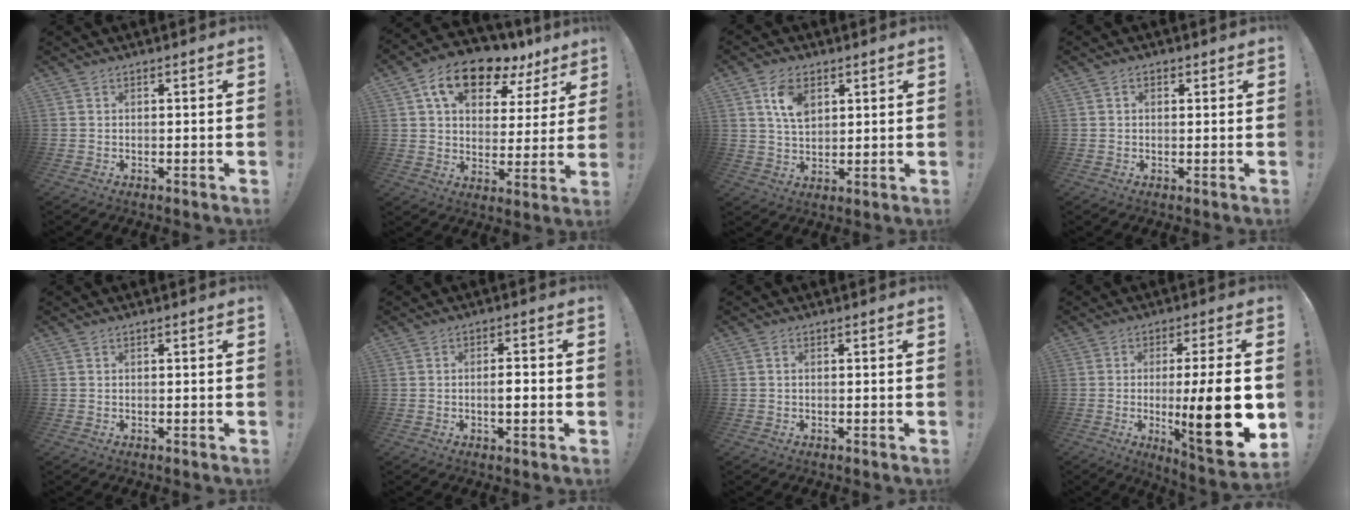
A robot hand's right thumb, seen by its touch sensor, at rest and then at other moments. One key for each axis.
{"total": 15.0, "fx": 9.4, "fy": 8.1, "fz": 8.3, "tx": -0.137, "ty": -0.056, "tz": 0.167}
{"total": 7.7, "fx": 3.7, "fy": 5.0, "fz": 4.5, "tx": -0.067, "ty": -0.011, "tz": 0.067}
{"total": 1.5, "fx": 0.3, "fy": 1.1, "fz": 1.0, "tx": -0.014, "ty": 0.002, "tz": 0.006}
{"total": 0.0}
{"total": 3.5, "fx": -0.9, "fy": 0.8, "fz": 3.3, "tx": -0.048, "ty": 0.001, "tz": -0.019}
{"total": 0.6, "fx": 0.1, "fy": 0.3, "fz": 0.6, "tx": -0.019, "ty": 0.004, "tz": 0.002}
{"total": 19.3, "fx": -2.7, "fy": 3.0, "fz": 18.8, "tx": -0.283, "ty": -0.008, "tz": -0.034}